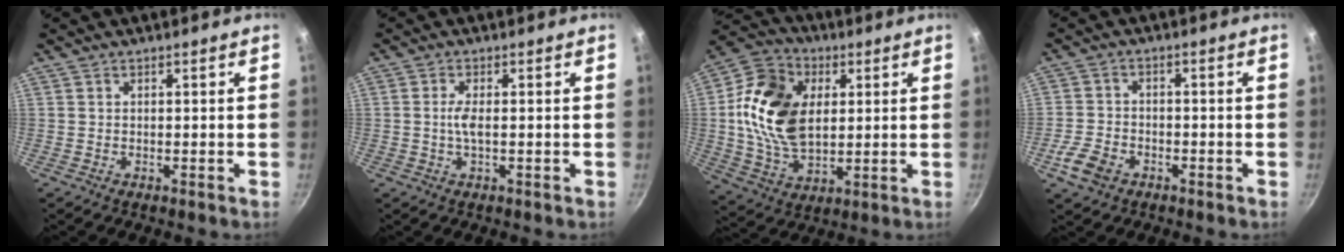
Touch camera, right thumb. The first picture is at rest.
{"total": 4.8, "force": [0.3, 1.5, 4.6], "torque": [-0.106, 0.000, 0.005]}
{"total": 18.7, "force": [3.0, 12.7, 13.5], "torque": [-0.229, -0.004, 0.049]}
{"total": 6.0, "force": [-3.1, 4.1, 3.1], "torque": [-0.064, 0.019, -0.061]}